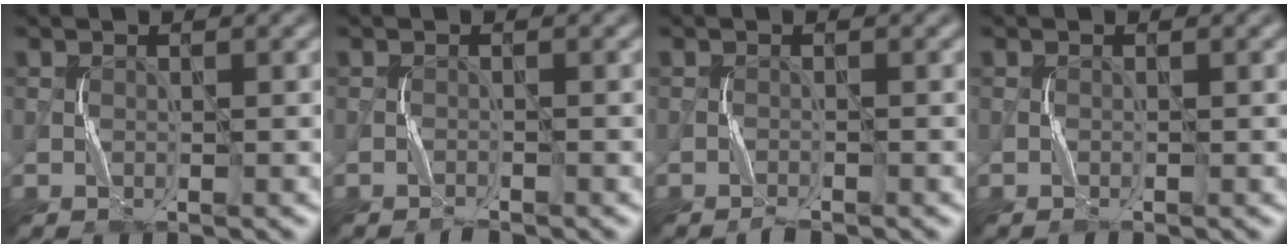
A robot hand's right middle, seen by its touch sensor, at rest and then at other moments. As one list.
[{"total": 0.7, "force": [-0.7, 0.0, 0.1], "torque": [-0.002, 0.003, -0.017]}, {"total": 0.8, "force": [-0.8, -0.1, 0.1], "torque": [-0.003, 0.004, -0.019]}, {"total": 0.0}]